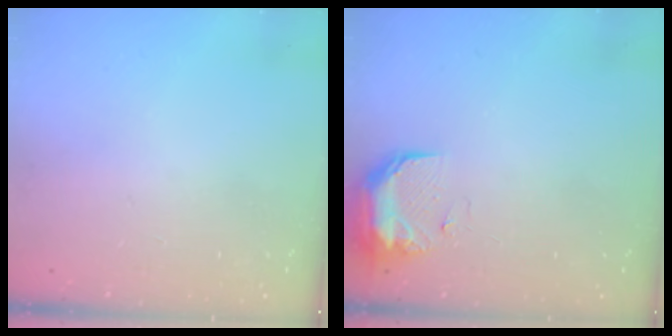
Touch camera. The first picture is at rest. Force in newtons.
{"total": 8.8, "press": 8.7, "slide": 1.2}